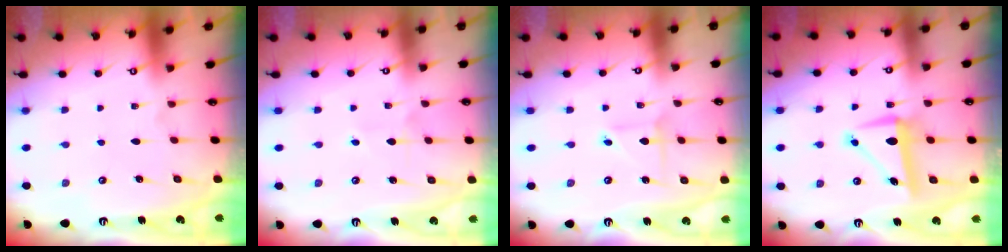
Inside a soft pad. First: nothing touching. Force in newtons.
{"total": 4.5, "press": 4.5, "slide": 0.4}
{"total": 2.8, "press": 2.8, "slide": 0.3}
{"total": 7.9, "press": 7.9, "slide": 0.8}